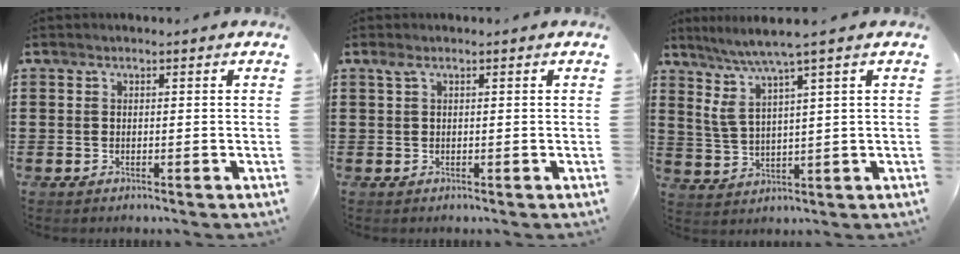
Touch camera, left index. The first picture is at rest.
{"total": 0.7, "force": [0.3, 0.2, 0.6], "torque": [-0.014, 0.002, 0.005]}
{"total": 5.4, "force": [3.2, 0.3, 4.4], "torque": [-0.109, -0.016, 0.046]}